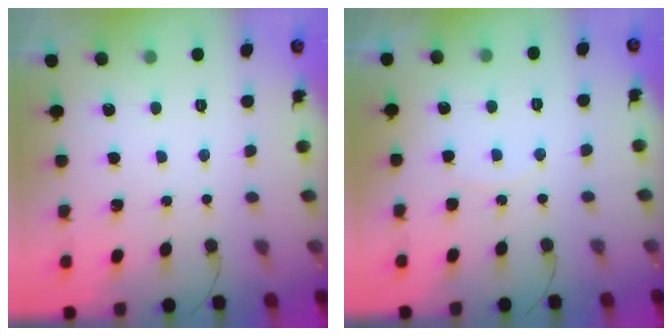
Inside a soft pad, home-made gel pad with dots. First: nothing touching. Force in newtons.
{"total": 6.1, "press": 6.1, "slide": 0.4}